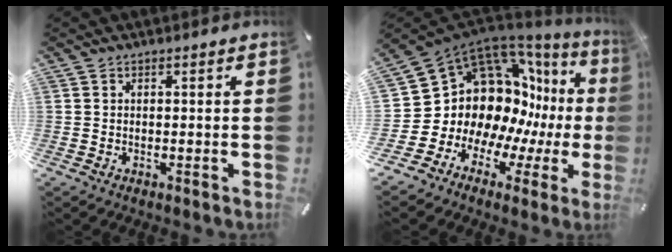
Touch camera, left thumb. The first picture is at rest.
{"total": 16.5, "force": [4.0, 13.4, 8.8], "torque": [-0.145, -0.100, 0.113]}